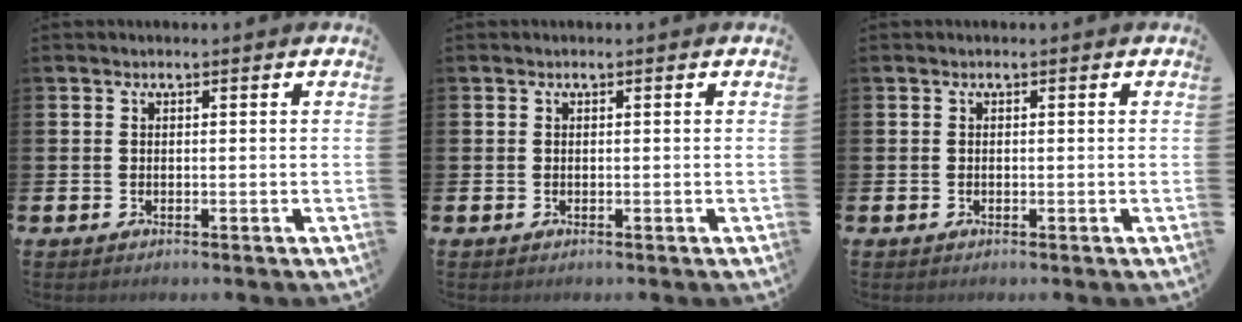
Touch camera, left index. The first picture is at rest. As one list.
[{"total": 0.0}, {"total": 0.0}]